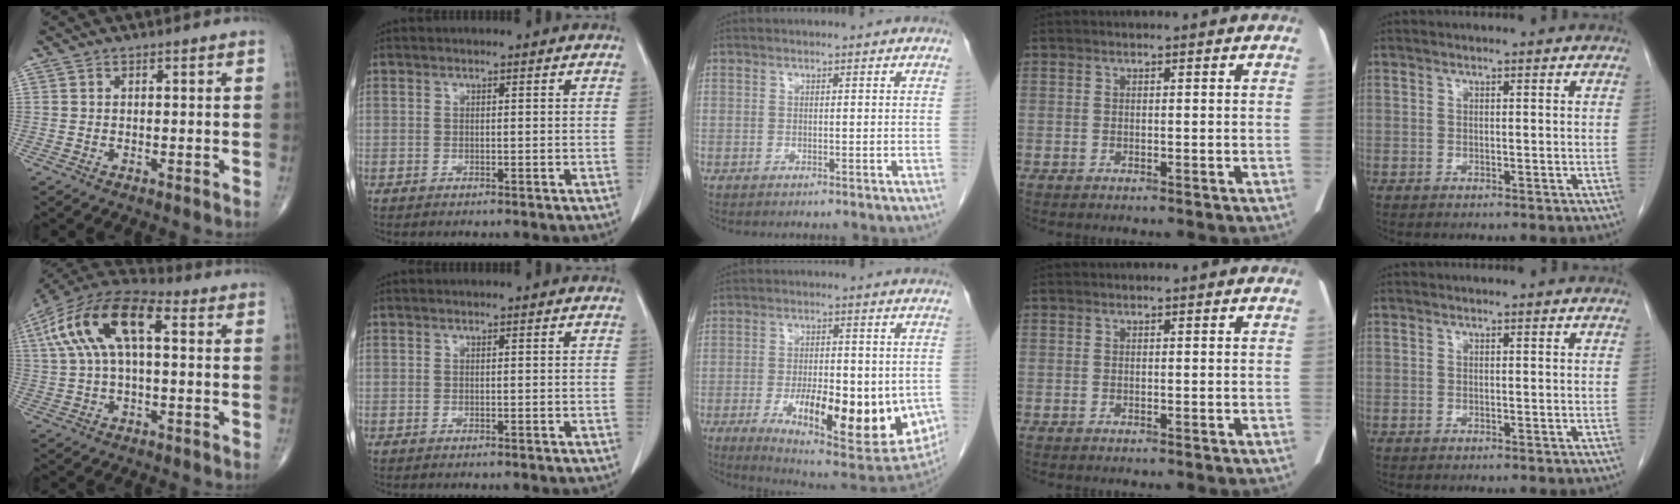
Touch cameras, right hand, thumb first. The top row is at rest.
{"thumb": {"total": 17.0, "force": [3.8, 8.0, 14.5], "torque": [-0.282, 0.047, 0.058]}, "middle": {"total": 20.8, "force": [-5.7, 6.9, 18.7], "torque": [-0.224, -0.025, -0.061]}}